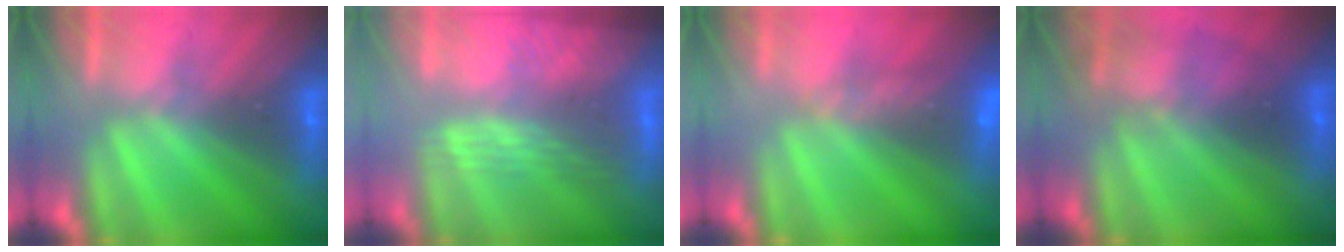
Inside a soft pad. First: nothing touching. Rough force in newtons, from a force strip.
{"total": 2.7}
{"total": 8.7}
{"total": 2.2}